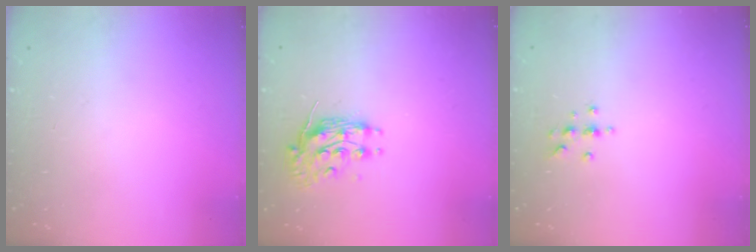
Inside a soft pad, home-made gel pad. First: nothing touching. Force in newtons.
{"total": 9.8, "press": 9.7, "slide": 0.8}
{"total": 5.6, "press": 5.5, "slide": 0.7}